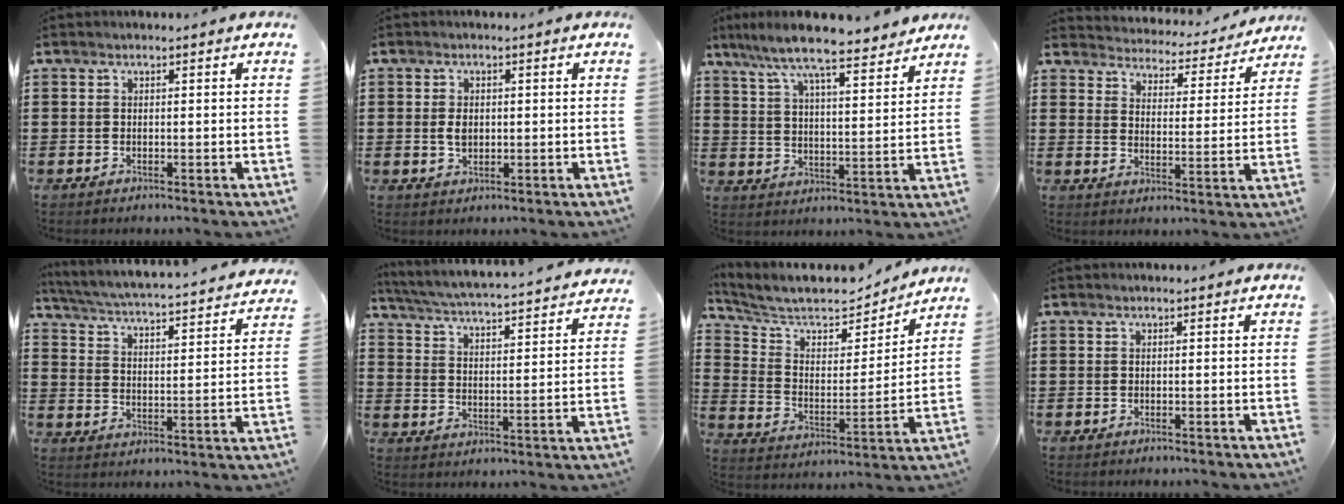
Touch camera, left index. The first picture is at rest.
{"total": 2.6, "force": [0.2, 1.6, 2.0], "torque": [-0.041, 0.004, 0.003]}
{"total": 8.5, "force": [7.5, 0.3, 4.0], "torque": [-0.107, -0.042, 0.126]}
{"total": 3.9, "force": [3.9, 0.3, -0.4], "torque": [-0.020, -0.036, 0.062]}
{"total": 3.7, "force": [3.4, -0.6, 1.3], "torque": [-0.045, -0.035, 0.046]}
{"total": 4.2, "force": [3.9, -0.6, 1.3], "torque": [-0.047, -0.037, 0.058]}
{"total": 7.7, "force": [6.7, 2.6, 2.9], "torque": [-0.083, -0.047, 0.112]}
{"total": 0.0}